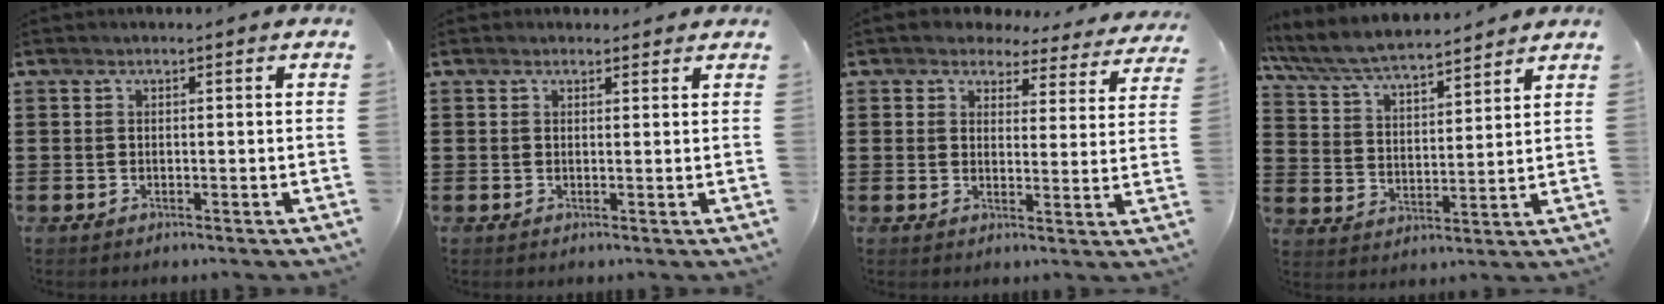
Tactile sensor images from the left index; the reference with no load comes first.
{"total": 1.1, "force": [1.0, 0.6, 0.1], "torque": [-0.005, 0.005, 0.019]}
{"total": 3.7, "force": [3.5, 1.2, 0.5], "torque": [-0.023, -0.019, 0.058]}
{"total": 6.9, "force": [6.4, 0.7, 2.3], "torque": [-0.070, -0.032, 0.113]}